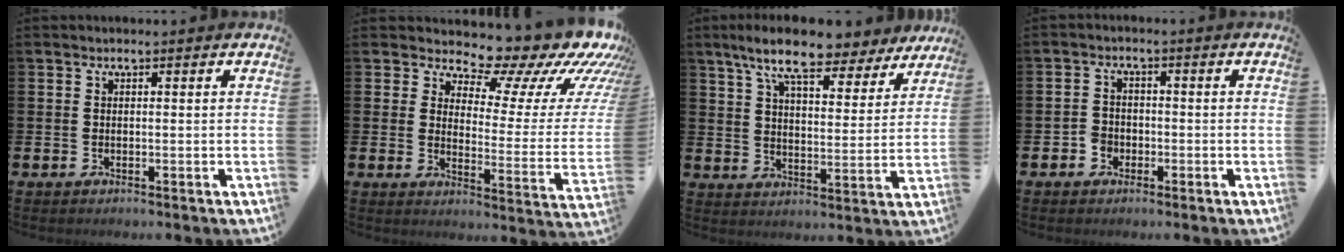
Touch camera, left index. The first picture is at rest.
{"total": 9.4, "force": [8.3, 3.5, 2.6], "torque": [-0.042, -0.090, 0.129]}
{"total": 10.6, "force": [9.1, 2.2, 4.9], "torque": [-0.112, -0.039, 0.159]}
{"total": 2.4, "force": [-1.4, 1.9, 0.2], "torque": [-0.013, 0.005, -0.032]}